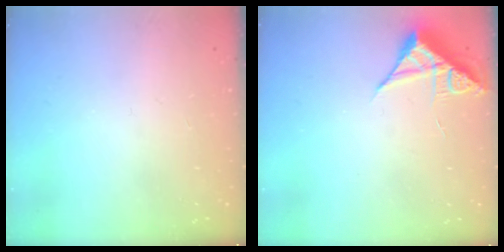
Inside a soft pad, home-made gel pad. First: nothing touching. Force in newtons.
{"total": 7.1, "press": 7.1, "slide": 0.3}